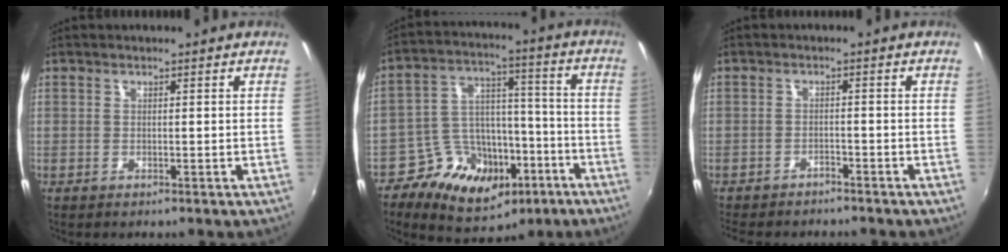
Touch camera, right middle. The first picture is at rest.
{"total": 16.3, "force": [-8.3, 11.3, 8.2], "torque": [-0.165, 0.030, -0.115]}
{"total": 5.1, "force": [-4.6, 1.3, 1.6], "torque": [-0.048, -0.015, -0.072]}